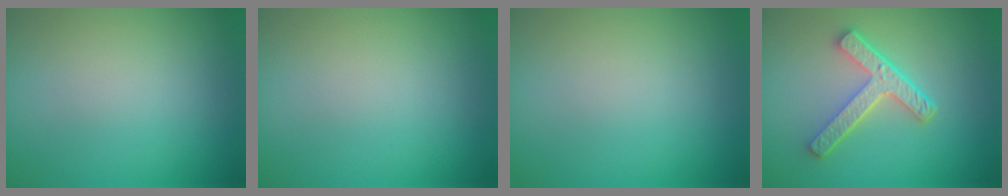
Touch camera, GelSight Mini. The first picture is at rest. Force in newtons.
{"total": 0.0}
{"total": 0.0}
{"total": 4.5, "press": 3.5, "slide": 2.8}